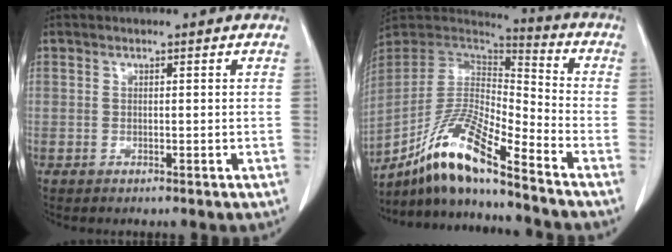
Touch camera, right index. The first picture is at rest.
{"total": 15.3, "force": [-11.3, 1.2, 10.3], "torque": [-0.197, 0.000, -0.211]}